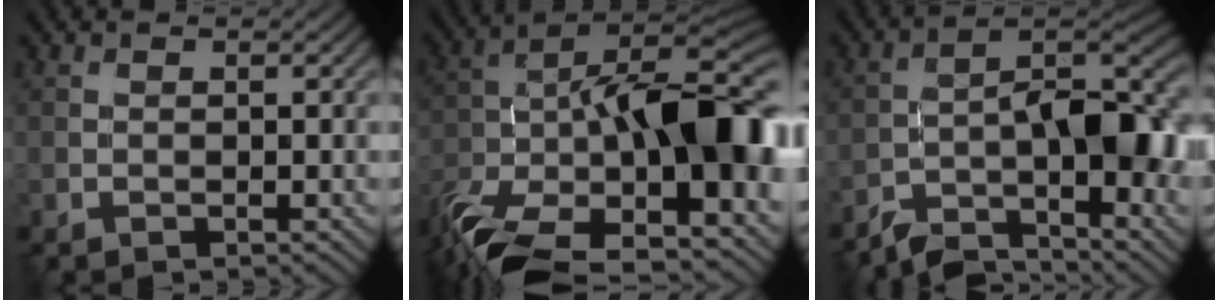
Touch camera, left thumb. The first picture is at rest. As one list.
[{"total": 19.0, "force": [-7.4, 8.3, 15.4], "torque": [-0.283, -0.016, -0.133]}, {"total": 11.1, "force": [-6.8, 3.4, 8.1], "torque": [-0.112, 0.003, -0.126]}]